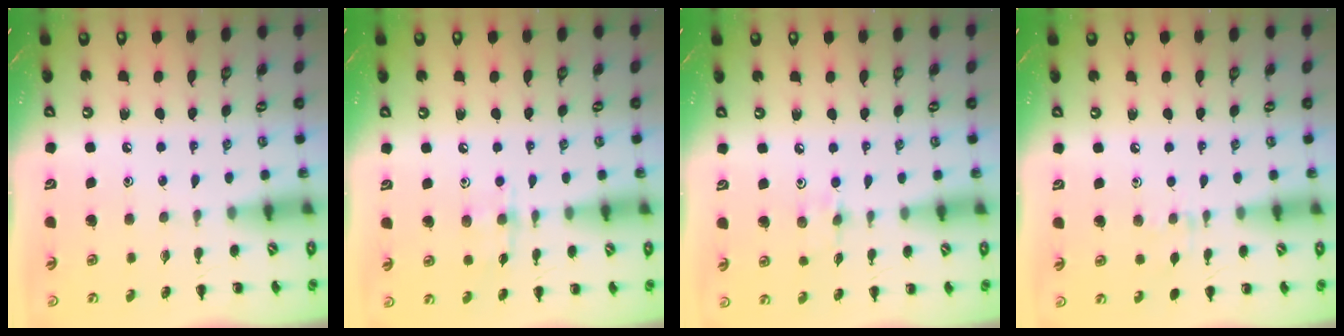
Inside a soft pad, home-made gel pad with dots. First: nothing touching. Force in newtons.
{"total": 5.5, "press": 5.5, "slide": 0.7}
{"total": 5.9, "press": 5.7, "slide": 1.7}
{"total": 5.4, "press": 5.0, "slide": 1.9}